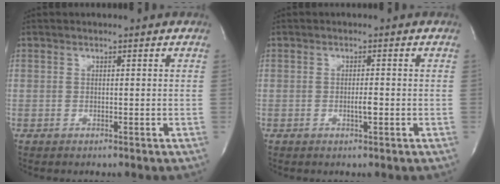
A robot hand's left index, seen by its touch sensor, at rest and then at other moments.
{"total": 1.5, "force": [-0.5, 0.2, 1.4], "torque": [-0.025, -0.001, -0.010]}